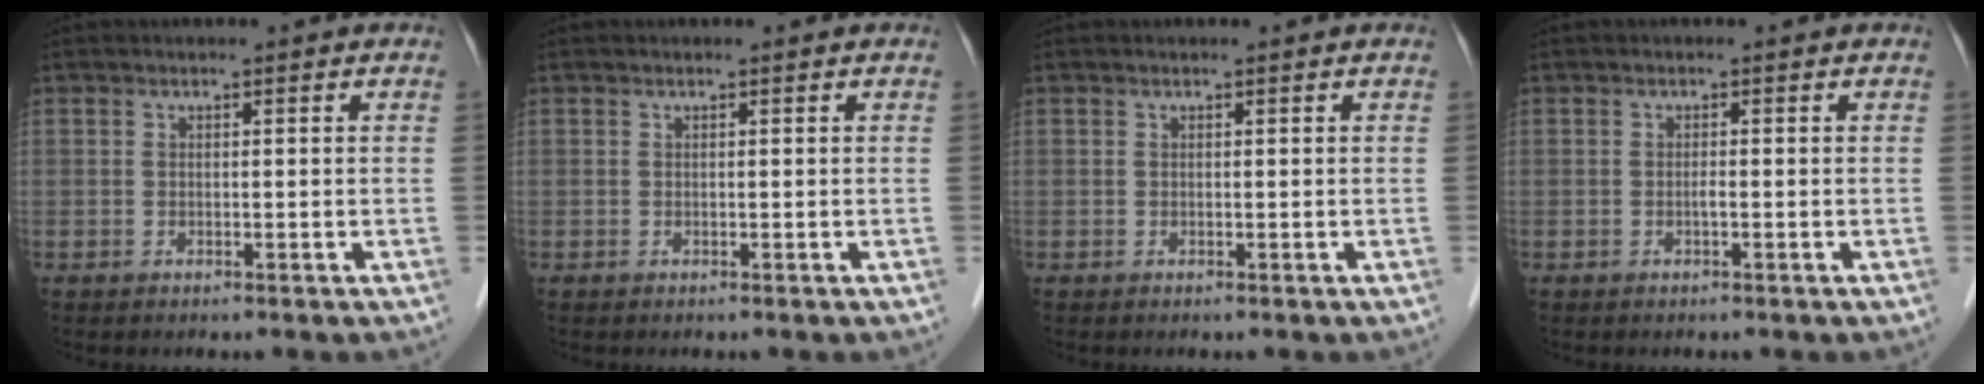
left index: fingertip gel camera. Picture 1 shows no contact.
{"total": 0.0}
{"total": 0.0}
{"total": 0.5, "force": [-0.1, -0.2, 0.5], "torque": [-0.008, 0.000, -0.004]}